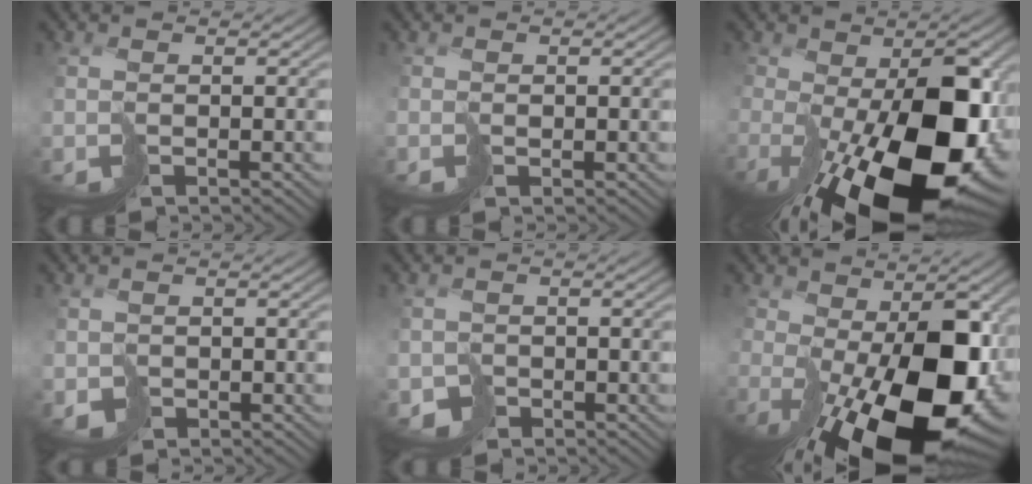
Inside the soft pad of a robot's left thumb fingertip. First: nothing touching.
{"total": 0.6, "force": [0.4, 0.1, -0.5], "torque": [0.012, 0.003, 0.008]}
{"total": 18.2, "force": [-4.5, 8.3, 15.5], "torque": [-0.207, -0.035, -0.046]}
{"total": 1.3, "force": [-0.5, 1.2, 0.0], "torque": [0.008, -0.002, -0.009]}
{"total": 1.8, "force": [-1.2, 1.3, -0.1], "torque": [0.013, -0.004, -0.024]}
{"total": 17.0, "force": [-2.7, 8.2, 14.6], "torque": [-0.195, -0.030, -0.018]}